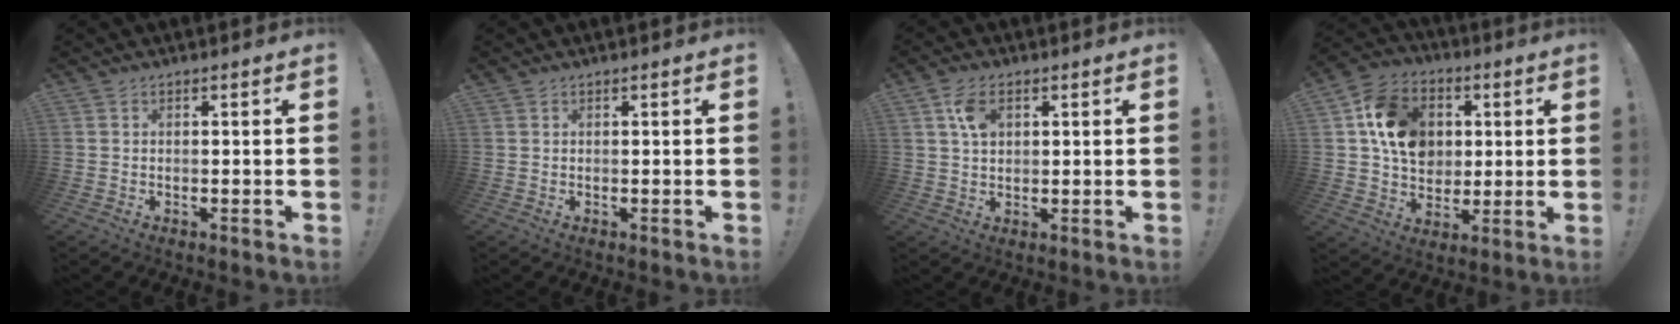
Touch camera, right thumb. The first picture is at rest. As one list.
[{"total": 0.0}, {"total": 6.0, "force": [2.3, 3.8, 4.1], "torque": [-0.065, -0.003, 0.042]}, {"total": 16.3, "force": [3.5, 13.3, 8.7], "torque": [-0.127, -0.002, 0.075]}]